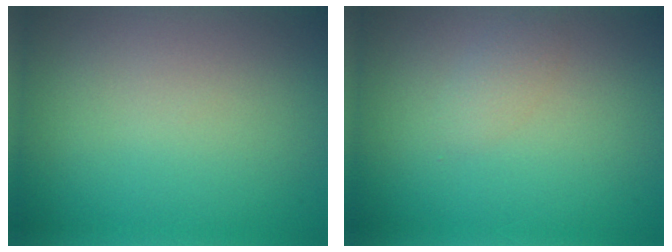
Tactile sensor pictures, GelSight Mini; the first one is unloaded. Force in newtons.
{"total": 1.1, "press": 1.1, "slide": 0.1}